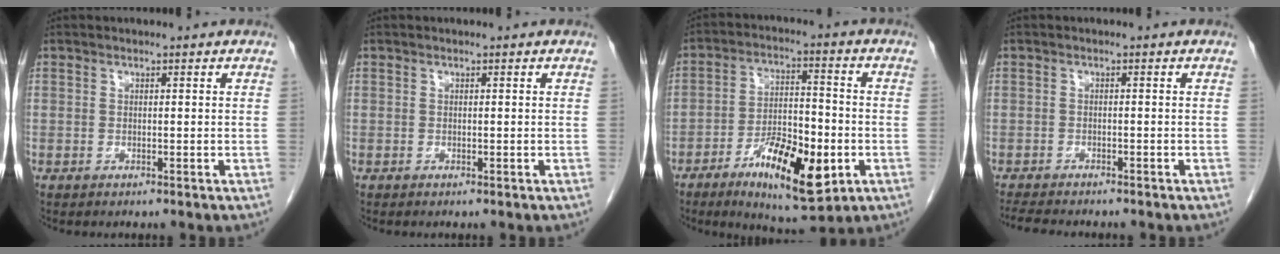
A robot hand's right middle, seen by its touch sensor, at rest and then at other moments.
{"total": 0.0}
{"total": 13.5, "force": [-5.6, 3.9, 11.6], "torque": [-0.200, -0.007, -0.085]}
{"total": 6.7, "force": [-5.9, 1.4, 2.9], "torque": [-0.048, -0.010, -0.087]}